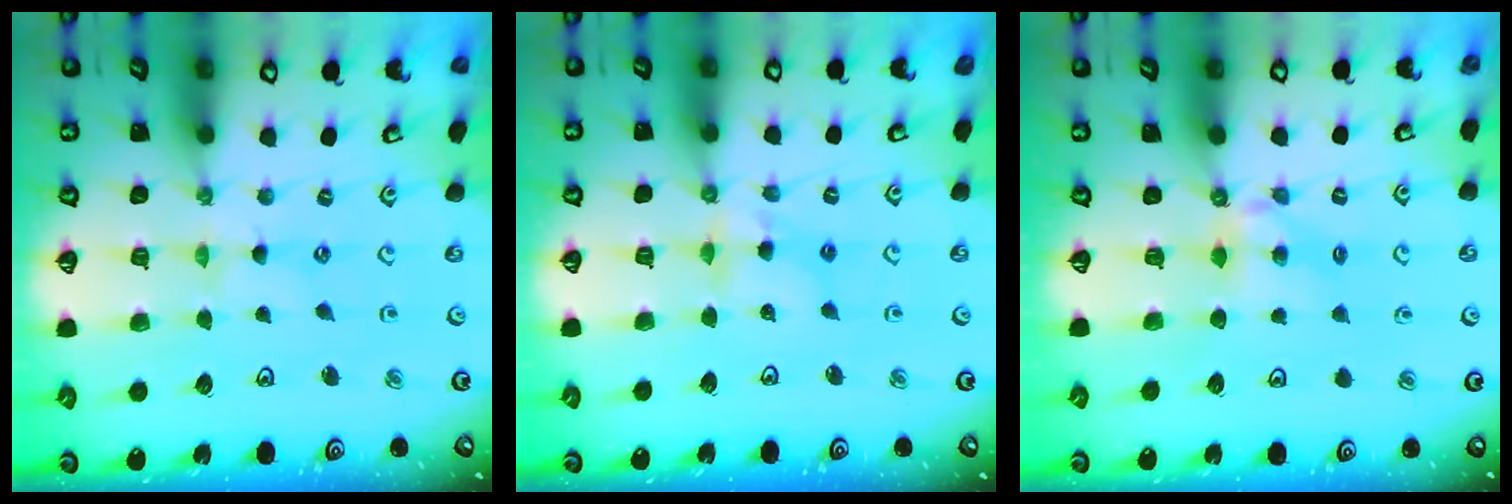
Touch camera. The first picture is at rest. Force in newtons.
{"total": 6.2, "press": 6.1, "slide": 0.7}
{"total": 4.7, "press": 4.7, "slide": 0.4}